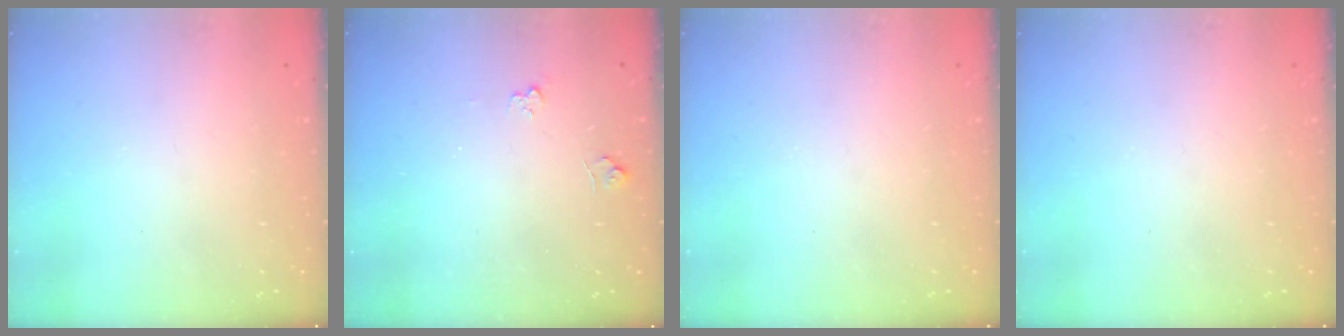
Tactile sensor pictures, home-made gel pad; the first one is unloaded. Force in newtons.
{"total": 3.6, "press": 3.6, "slide": 0.4}
{"total": 0.0}
{"total": 0.0}